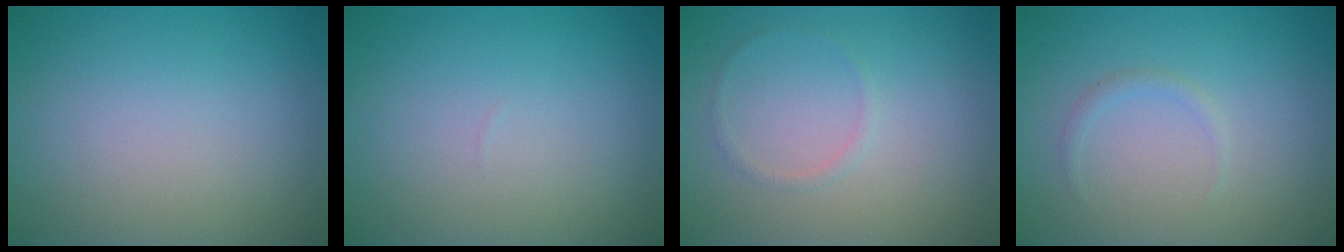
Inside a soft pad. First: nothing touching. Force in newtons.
{"total": 0.0}
{"total": 0.6, "press": 0.6, "slide": 0.1}
{"total": 0.7, "press": 0.7, "slide": 0.1}